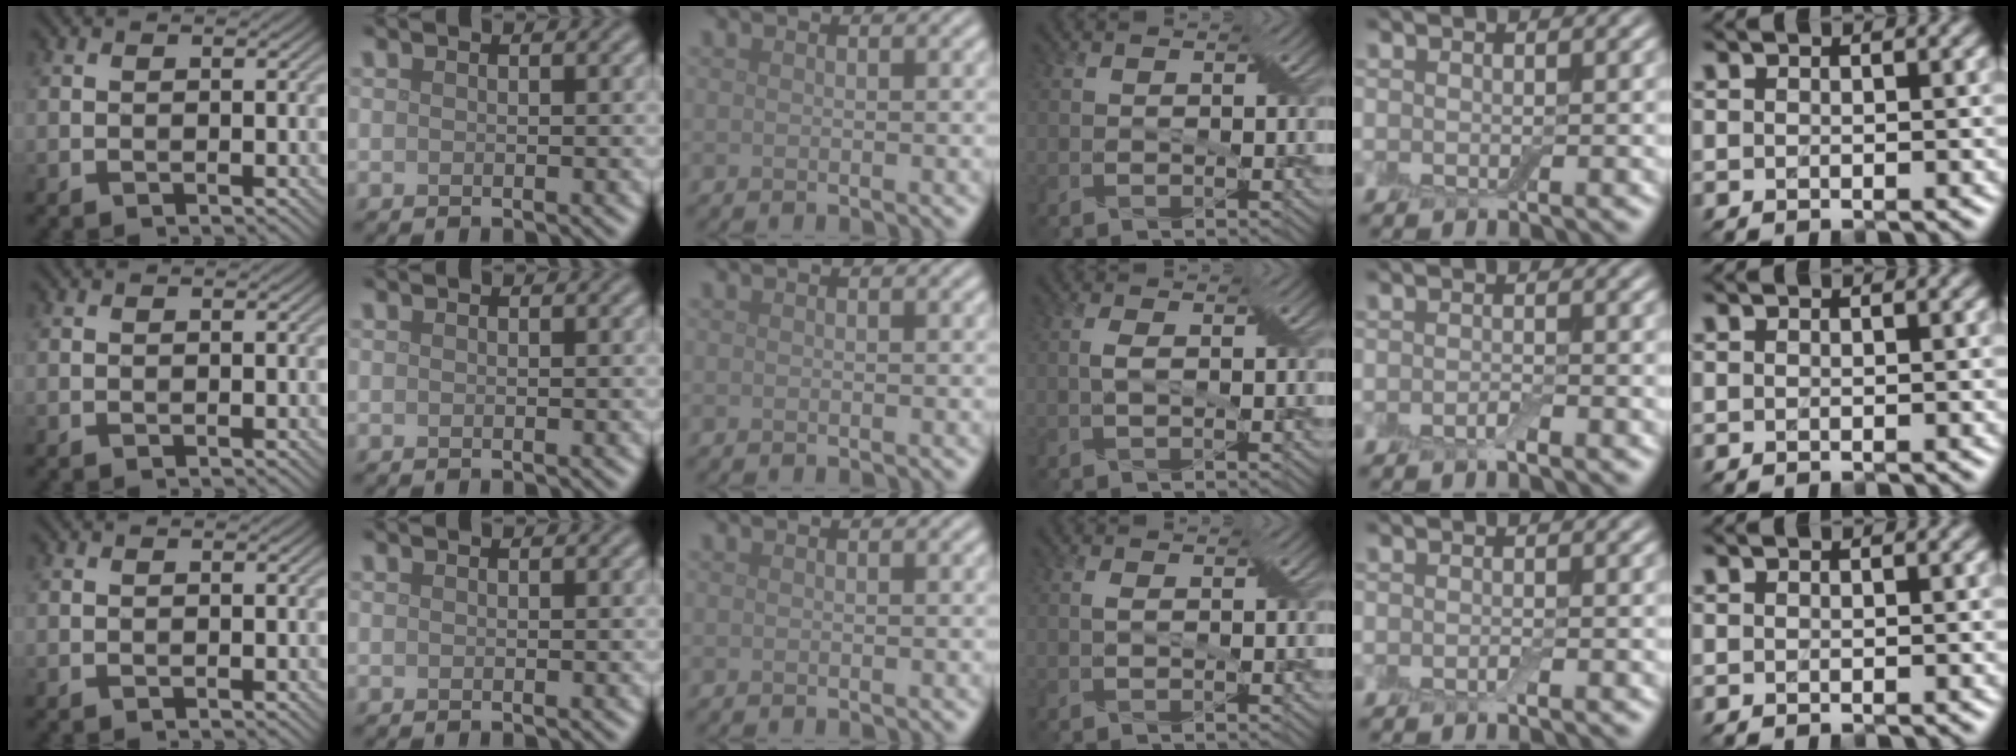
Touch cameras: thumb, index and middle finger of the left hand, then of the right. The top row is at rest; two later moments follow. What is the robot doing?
{"motion": "shake", "object": "box of matches"}